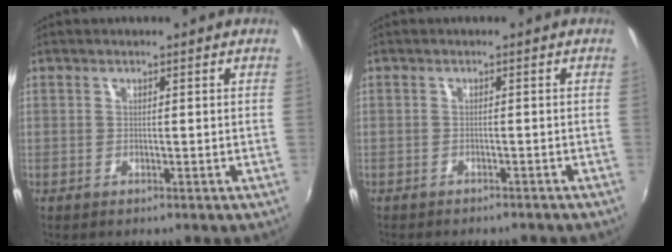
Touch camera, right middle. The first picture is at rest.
{"total": 3.4, "force": [-3.1, 1.3, 1.0], "torque": [-0.028, -0.006, -0.046]}